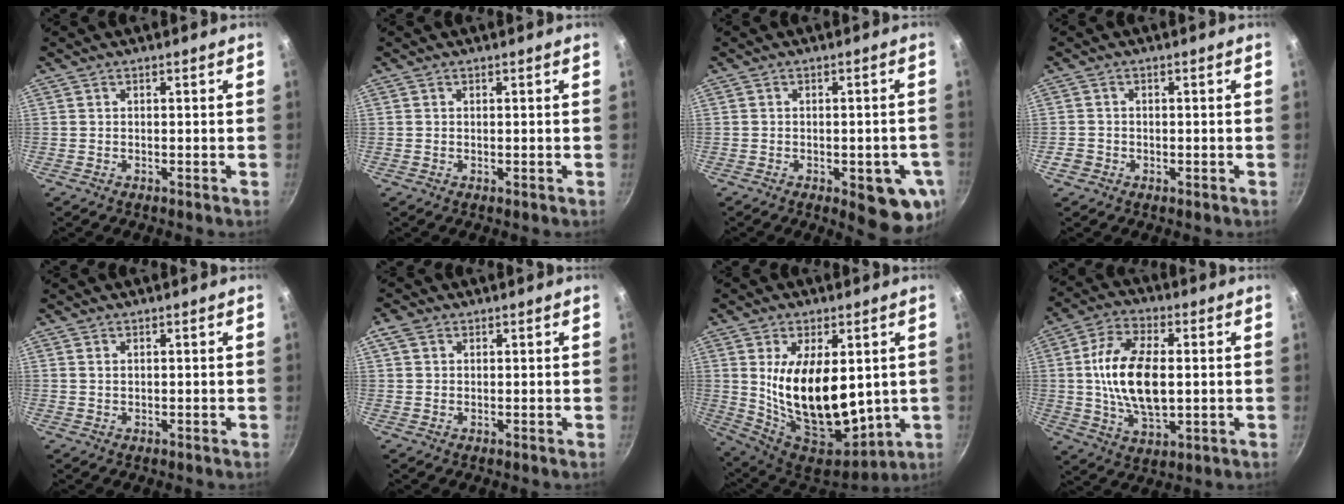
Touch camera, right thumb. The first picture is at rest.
{"total": 0.0}
{"total": 10.0, "force": [-3.2, 4.0, 8.6], "torque": [-0.066, 0.003, -0.036]}
{"total": 1.2, "force": [-0.4, 1.0, 0.5], "torque": [-0.007, 0.001, -0.008]}
{"total": 0.9, "force": [0.5, 0.5, 0.5], "torque": [-0.010, 0.002, 0.009]}
{"total": 2.9, "force": [1.2, 2.0, 1.6], "torque": [-0.028, 0.002, 0.021]}
{"total": 20.4, "force": [2.2, 11.2, 16.9], "torque": [-0.260, -0.045, 0.062]}
{"total": 15.1, "force": [0.7, 7.9, 12.9], "torque": [-0.231, 0.007, 0.013]}